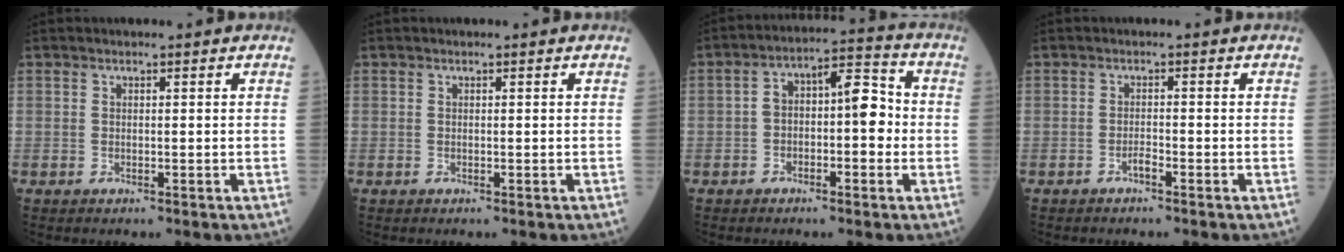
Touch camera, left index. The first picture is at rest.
{"total": 0.0}
{"total": 8.4, "force": [-1.0, 3.2, 7.7], "torque": [-0.125, 0.039, -0.019]}
{"total": 1.1, "force": [-0.9, 0.0, 0.6], "torque": [-0.012, 0.001, -0.017]}